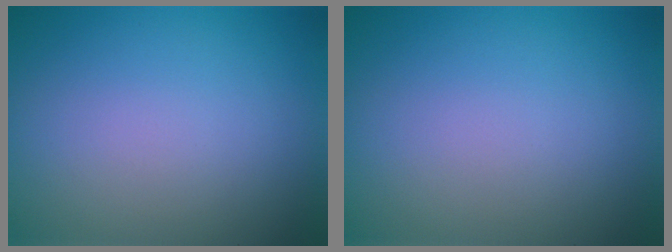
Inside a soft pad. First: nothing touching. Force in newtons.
{"total": 0.0}